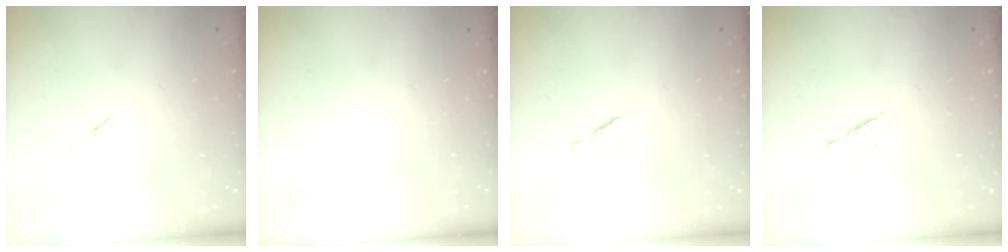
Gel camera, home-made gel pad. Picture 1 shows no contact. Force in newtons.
{"total": 0.0}
{"total": 1.4, "press": 1.4, "slide": 0.0}
{"total": 1.9, "press": 1.9, "slide": 0.1}